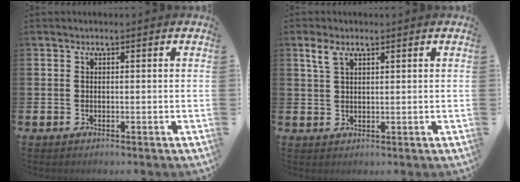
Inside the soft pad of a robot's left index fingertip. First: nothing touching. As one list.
[{"total": 2.9, "force": [2.0, 1.3, 1.7], "torque": [-0.029, 0.003, 0.033]}]